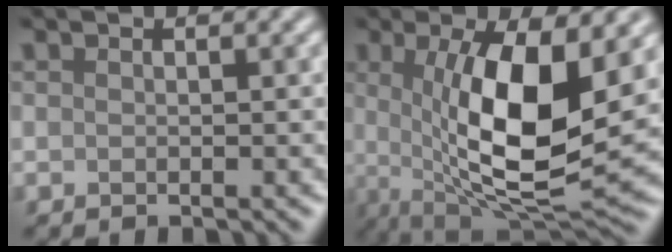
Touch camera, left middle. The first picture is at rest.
{"total": 11.8, "force": [1.1, 3.9, 11.0], "torque": [-0.185, -0.016, 0.022]}